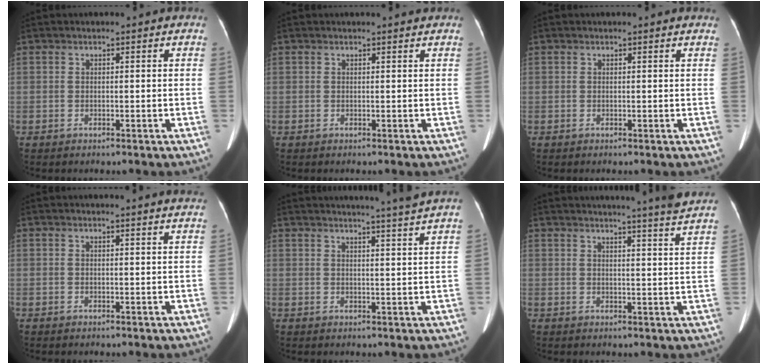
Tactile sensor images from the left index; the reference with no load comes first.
{"total": 1.3, "force": [1.3, -0.1, 0.3], "torque": [-0.010, 0.002, 0.016]}
{"total": 1.0, "force": [0.9, 0.0, 0.2], "torque": [-0.012, 0.000, 0.003]}
{"total": 3.3, "force": [3.1, -0.5, 1.0], "torque": [-0.015, -0.001, 0.024]}
{"total": 7.8, "force": [7.0, -2.2, 2.5], "torque": [-0.034, -0.020, 0.083]}
{"total": 9.9, "force": [9.0, -2.1, 3.6], "torque": [-0.048, -0.028, 0.096]}